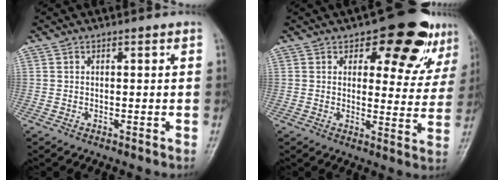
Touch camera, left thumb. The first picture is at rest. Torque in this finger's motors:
{"motor_torque": [0.07, 0.32, 0.11, 0.03, 0.10]}